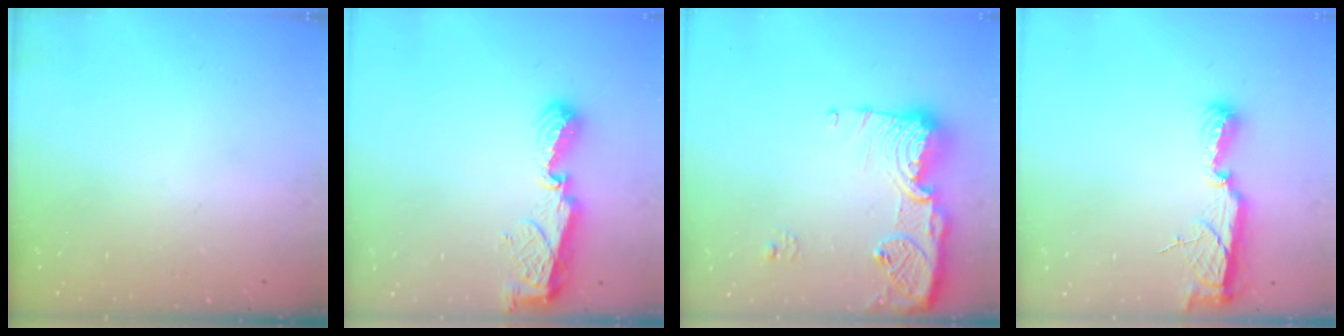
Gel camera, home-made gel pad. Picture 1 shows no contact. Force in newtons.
{"total": 7.3, "press": 7.3, "slide": 0.7}
{"total": 15.8, "press": 15.7, "slide": 1.4}
{"total": 9.5, "press": 9.2, "slide": 2.7}